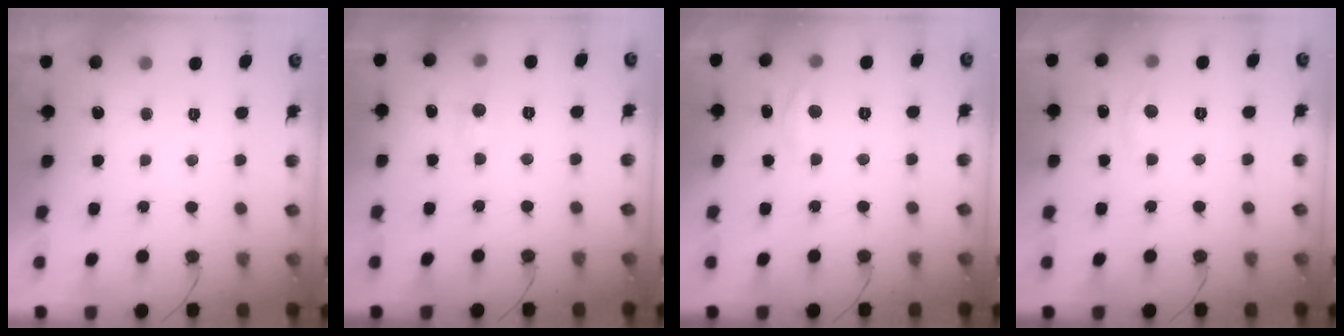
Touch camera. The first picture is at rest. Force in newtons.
{"total": 3.7, "press": 3.7, "slide": 0.3}
{"total": 4.1, "press": 4.1, "slide": 0.4}
{"total": 3.1, "press": 3.1, "slide": 0.4}